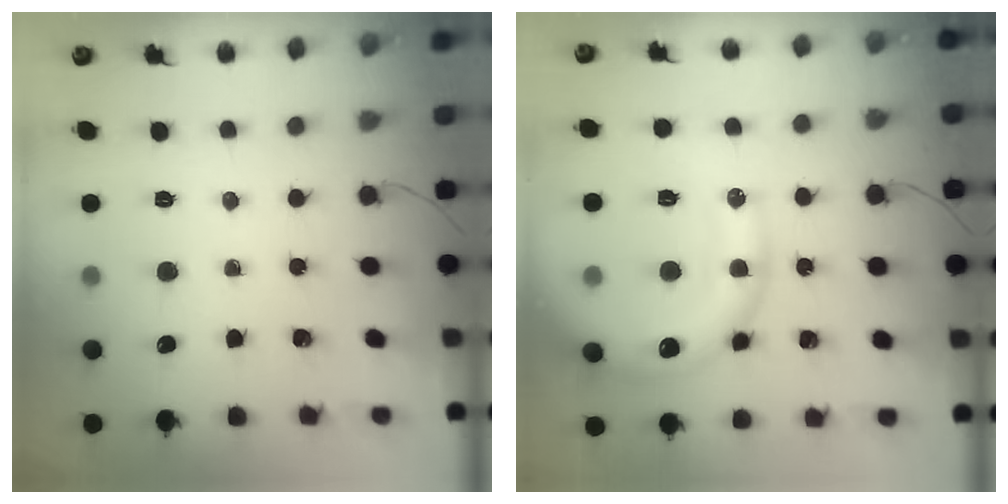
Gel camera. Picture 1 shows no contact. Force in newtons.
{"total": 18.8, "press": 18.6, "slide": 2.9}